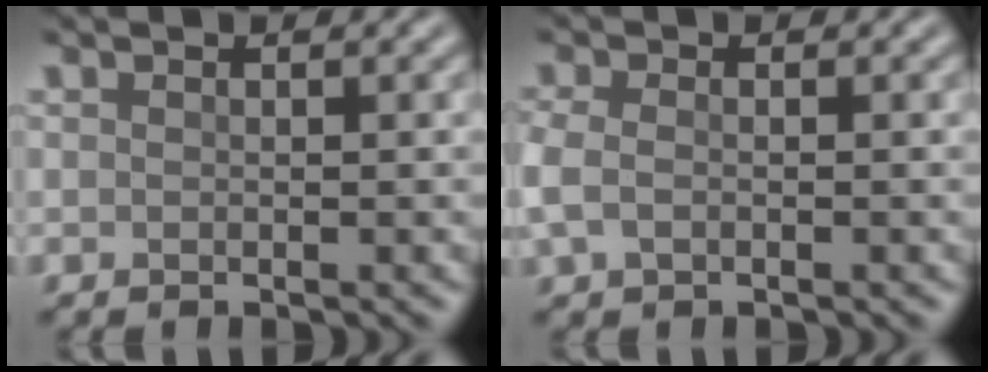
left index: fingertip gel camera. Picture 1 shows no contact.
{"total": 2.3, "force": [-0.6, 1.5, 1.6], "torque": [-0.047, -0.001, -0.017]}